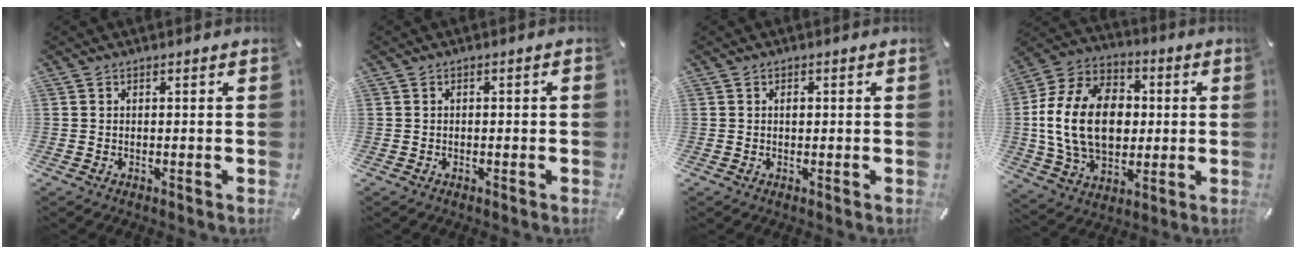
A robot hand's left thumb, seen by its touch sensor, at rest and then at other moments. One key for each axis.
{"total": 1.1, "fx": -0.4, "fy": 0.4, "fz": 0.9, "tx": -0.016, "ty": 0.000, "tz": -0.007}
{"total": 1.1, "fx": 0.2, "fy": 0.7, "fz": 0.9, "tx": -0.018, "ty": 0.003, "tz": 0.002}
{"total": 19.8, "fx": -0.2, "fy": 14.8, "fz": 13.2, "tx": -0.285, "ty": 0.013, "tz": -0.006}